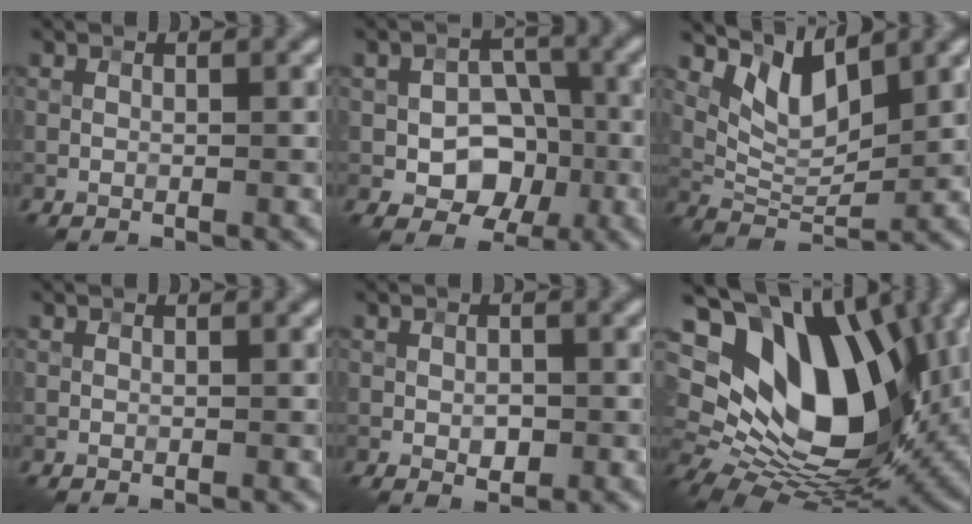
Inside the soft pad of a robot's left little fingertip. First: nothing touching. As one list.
[{"total": 5.7, "force": [-1.5, 4.2, 3.5], "torque": [-0.042, -0.003, -0.025]}, {"total": 5.1, "force": [3.1, 2.2, 3.4], "torque": [-0.070, -0.010, 0.059]}, {"total": 0.0}, {"total": 1.5, "force": [-0.3, 0.9, 1.1], "torque": [-0.016, 0.000, -0.005]}, {"total": 16.6, "force": [4.4, 10.2, 12.3], "torque": [-0.218, 0.010, 0.077]}]